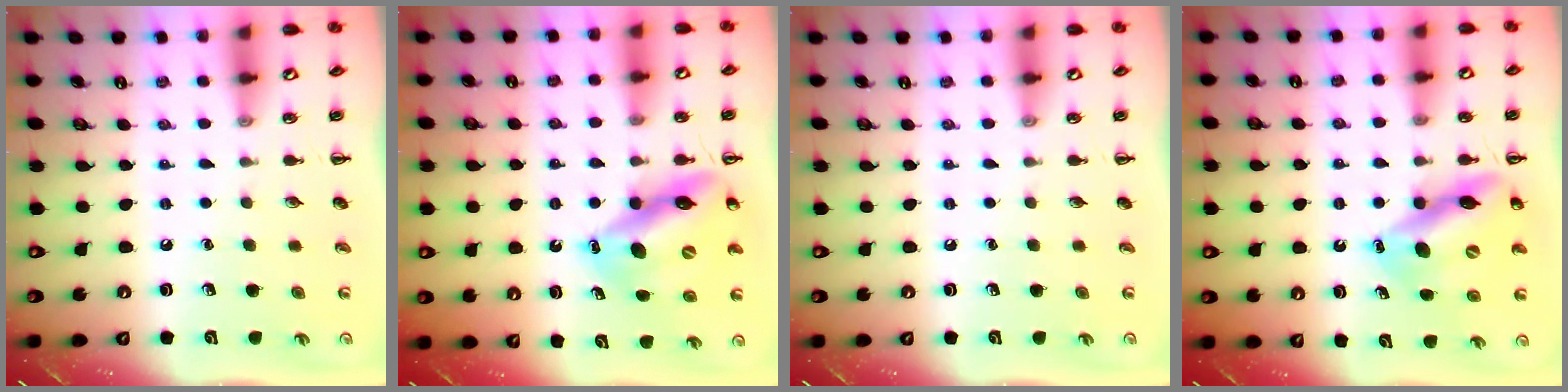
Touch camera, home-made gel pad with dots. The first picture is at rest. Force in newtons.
{"total": 14.2, "press": 13.6, "slide": 4.3}
{"total": 0.0}
{"total": 12.7, "press": 12.2, "slide": 3.4}